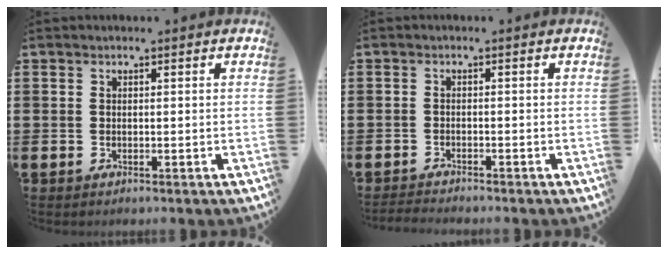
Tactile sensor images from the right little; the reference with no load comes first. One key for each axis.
{"total": 1.2, "fx": -1.2, "fy": 0.0, "fz": 0.1, "tx": -0.004, "ty": 0.000, "tz": -0.024}